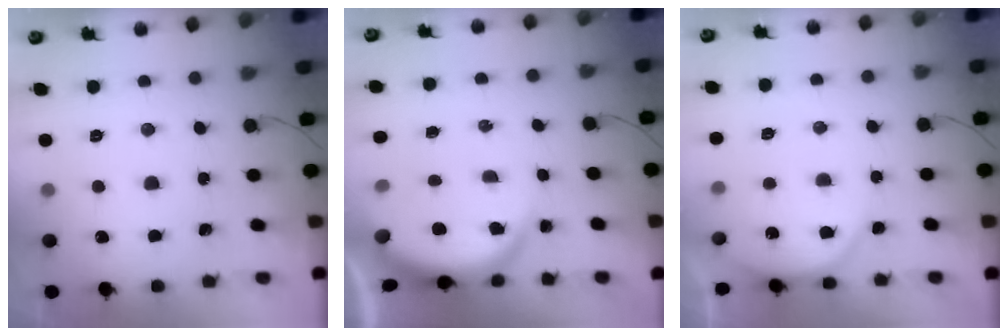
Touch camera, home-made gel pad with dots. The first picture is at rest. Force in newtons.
{"total": 3.9, "press": 3.9, "slide": 0.3}
{"total": 4.4, "press": 3.9, "slide": 2.0}